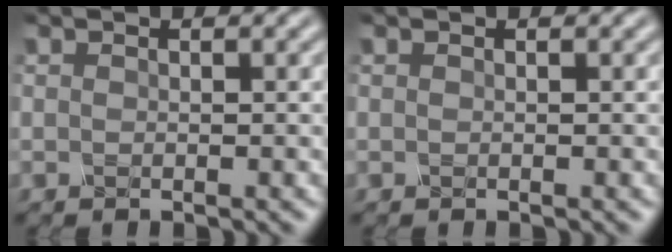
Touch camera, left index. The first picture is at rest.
{"total": 0.0}